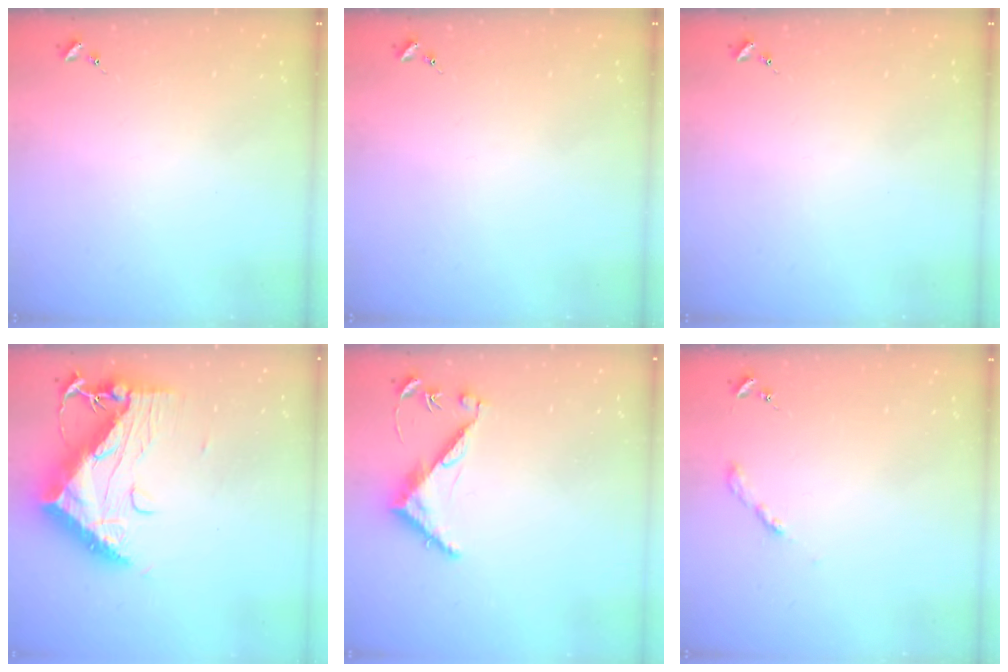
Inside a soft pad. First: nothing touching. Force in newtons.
{"total": 0.0}
{"total": 0.0}
{"total": 18.8, "press": 18.7, "slide": 1.7}
{"total": 7.7, "press": 7.7, "slide": 0.5}
{"total": 2.6, "press": 2.6, "slide": 0.3}